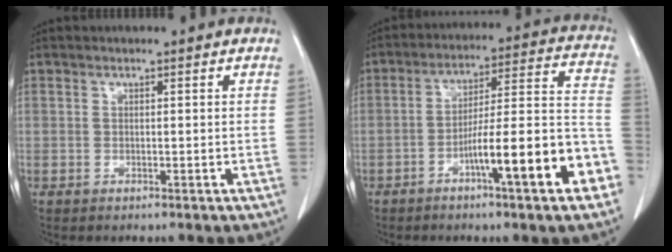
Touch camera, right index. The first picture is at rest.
{"total": 15.8, "force": [-6.9, 1.3, 14.1], "torque": [-0.205, 0.019, -0.104]}